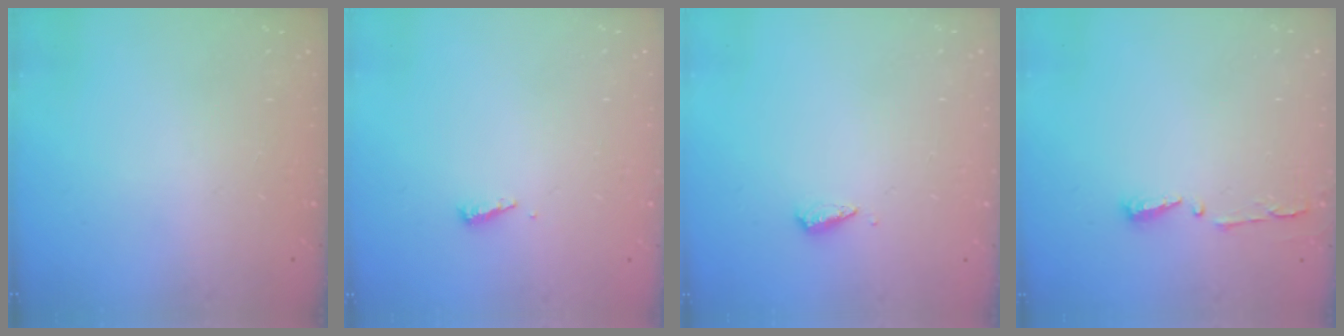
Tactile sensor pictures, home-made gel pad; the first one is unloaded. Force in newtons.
{"total": 4.0, "press": 4.0, "slide": 0.4}
{"total": 3.0, "press": 3.0, "slide": 0.2}
{"total": 3.7, "press": 3.7, "slide": 0.5}